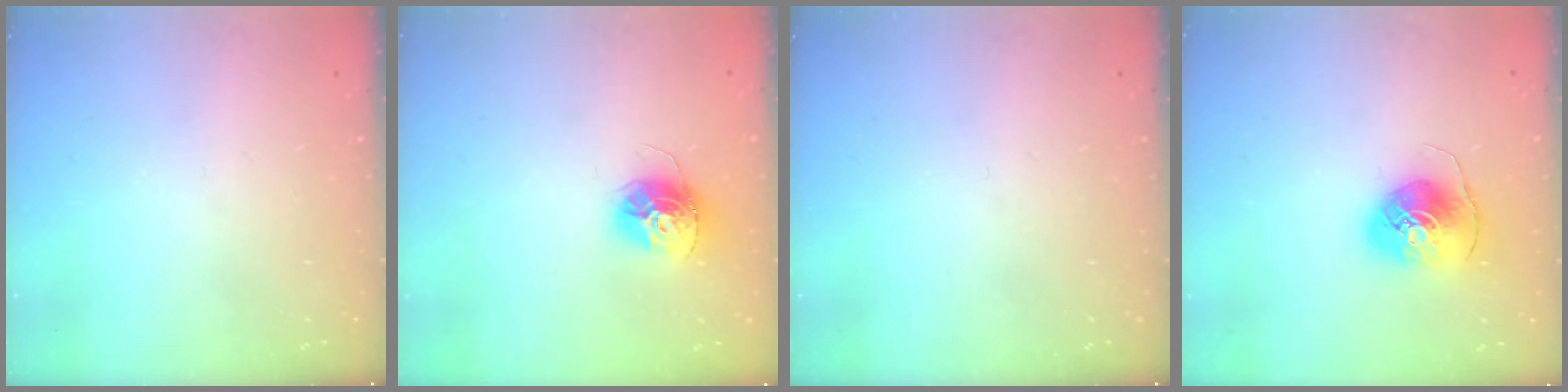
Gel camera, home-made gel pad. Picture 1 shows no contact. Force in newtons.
{"total": 13.4, "press": 13.4, "slide": 1.2}
{"total": 0.0}
{"total": 8.1, "press": 8.0, "slide": 1.2}